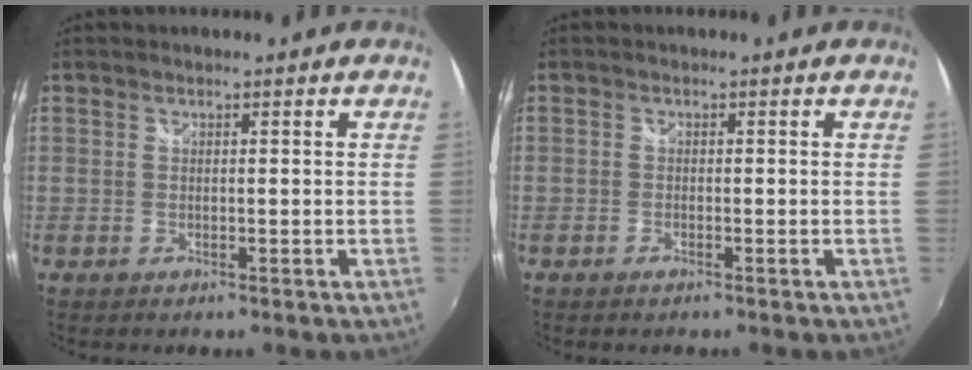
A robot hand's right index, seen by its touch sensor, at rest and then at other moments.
{"total": 0.8, "force": [-0.7, 0.3, 0.2], "torque": [-0.007, -0.004, -0.016]}